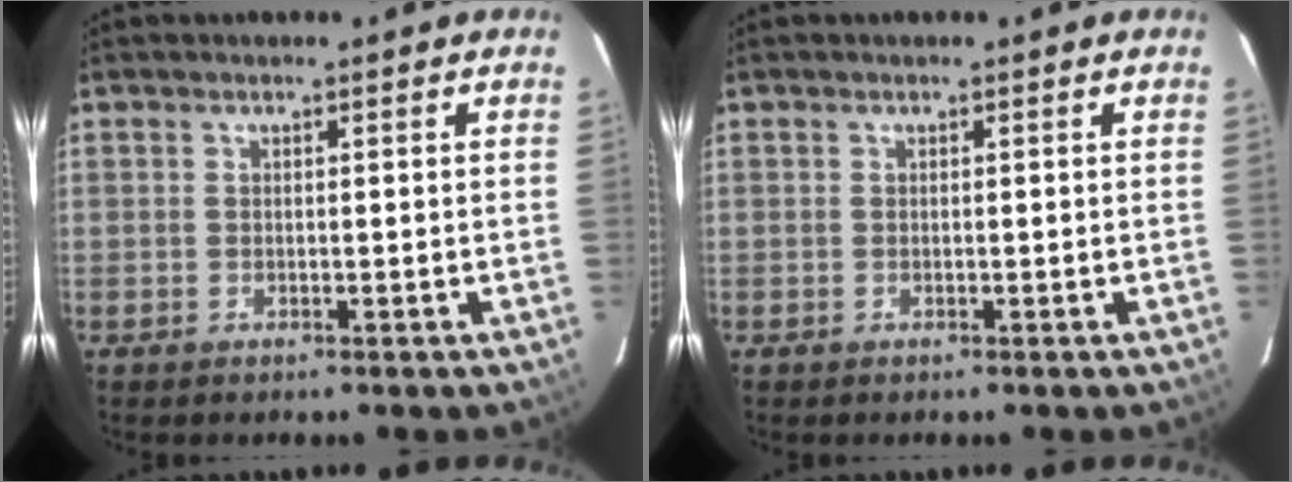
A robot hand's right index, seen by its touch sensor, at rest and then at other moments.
{"total": 0.0}